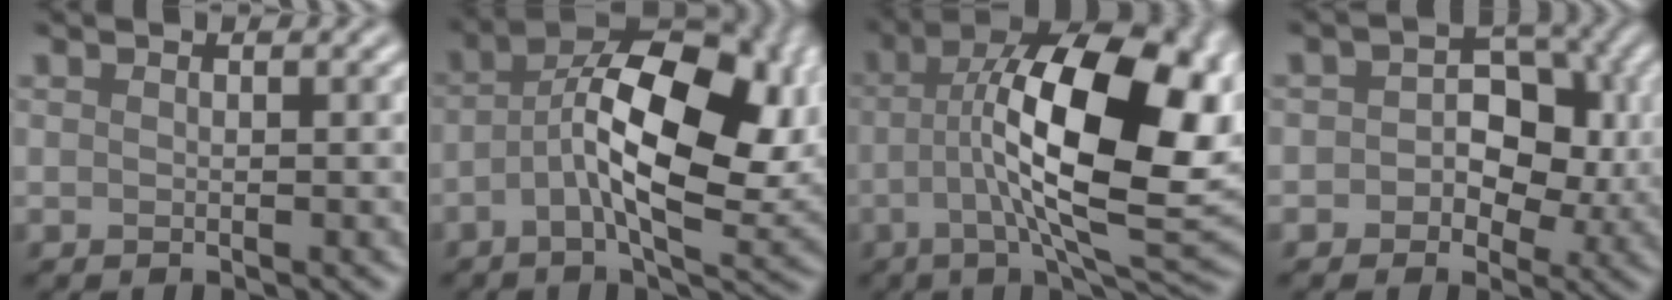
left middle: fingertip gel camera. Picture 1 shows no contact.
{"total": 14.4, "force": [-0.1, 6.5, 12.8], "torque": [-0.210, 0.014, -0.003]}
{"total": 15.6, "force": [-0.1, 5.4, 14.7], "torque": [-0.229, 0.024, -0.008]}
{"total": 5.8, "force": [-0.1, 4.1, 4.1], "torque": [-0.037, 0.003, -0.011]}